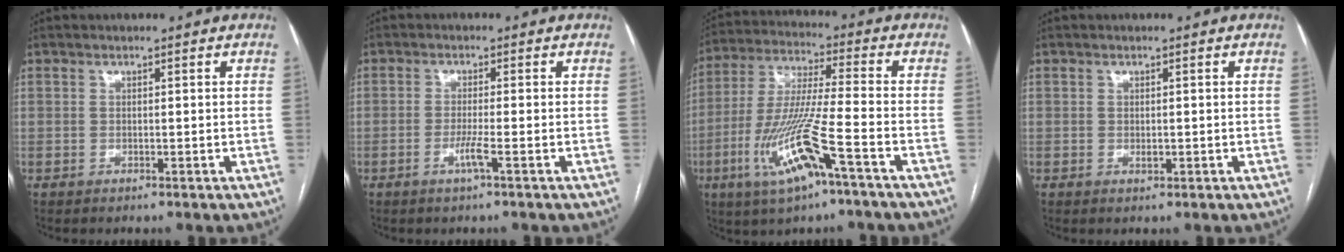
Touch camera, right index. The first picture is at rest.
{"total": 2.5, "force": [-1.1, -0.5, 2.1], "torque": [-0.045, -0.005, -0.025]}
{"total": 13.9, "force": [-6.1, 0.6, 12.4], "torque": [-0.262, -0.014, -0.113]}
{"total": 0.8, "force": [-0.1, 0.5, 0.6], "torque": [-0.010, -0.001, -0.001]}